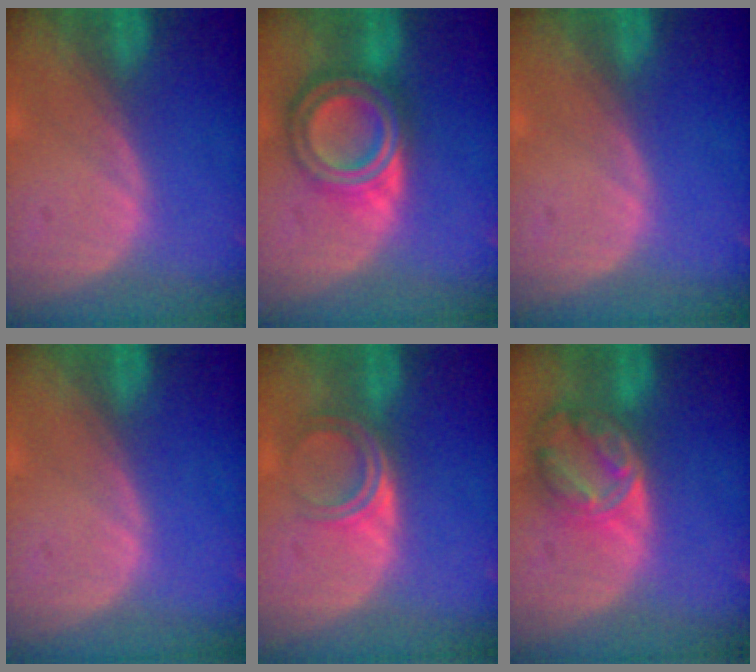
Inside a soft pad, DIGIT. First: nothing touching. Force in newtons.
{"total": 8.0, "press": 8.0, "slide": 0.5}
{"total": 0.0}
{"total": 0.0}
{"total": 4.8, "press": 3.9, "slide": 2.8}
{"total": 8.3, "press": 7.0, "slide": 4.4}